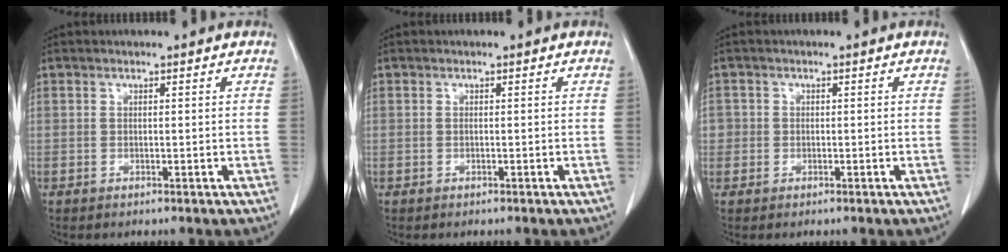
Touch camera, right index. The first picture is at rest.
{"total": 0.0}
{"total": 1.8, "force": [-0.2, 1.8, 0.2], "torque": [0.005, 0.005, -0.006]}